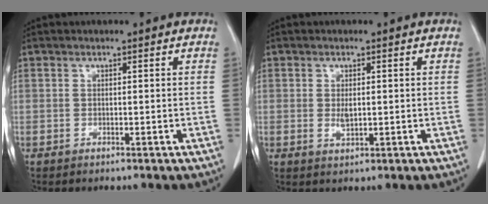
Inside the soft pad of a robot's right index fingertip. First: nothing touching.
{"total": 2.1, "force": [0.0, 0.9, 1.9], "torque": [-0.037, -0.004, 0.004]}